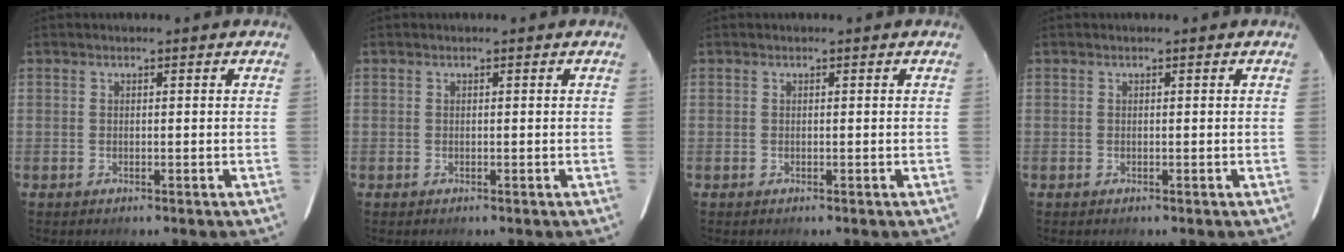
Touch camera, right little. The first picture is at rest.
{"total": 0.0}
{"total": 0.0}
{"total": 0.0}